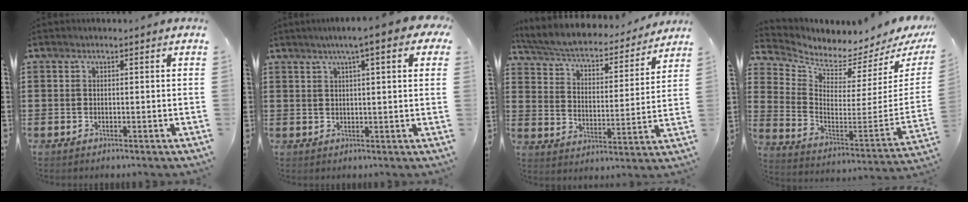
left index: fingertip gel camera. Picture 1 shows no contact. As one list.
[{"total": 5.4, "force": [2.7, 0.1, 4.6], "torque": [-0.086, 0.006, 0.042]}, {"total": 5.0, "force": [4.6, 0.8, 2.0], "torque": [-0.061, -0.031, 0.072]}, {"total": 3.1, "force": [3.0, 0.0, 0.6], "torque": [-0.039, -0.057, 0.045]}]